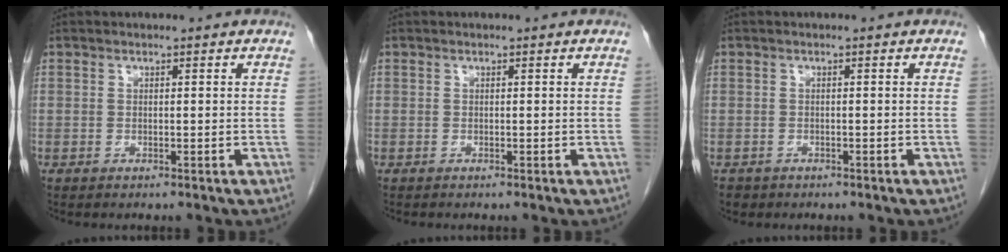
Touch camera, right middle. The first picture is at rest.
{"total": 0.0}
{"total": 1.5, "force": [-1.1, 1.0, 0.1], "torque": [-0.008, 0.001, -0.018]}